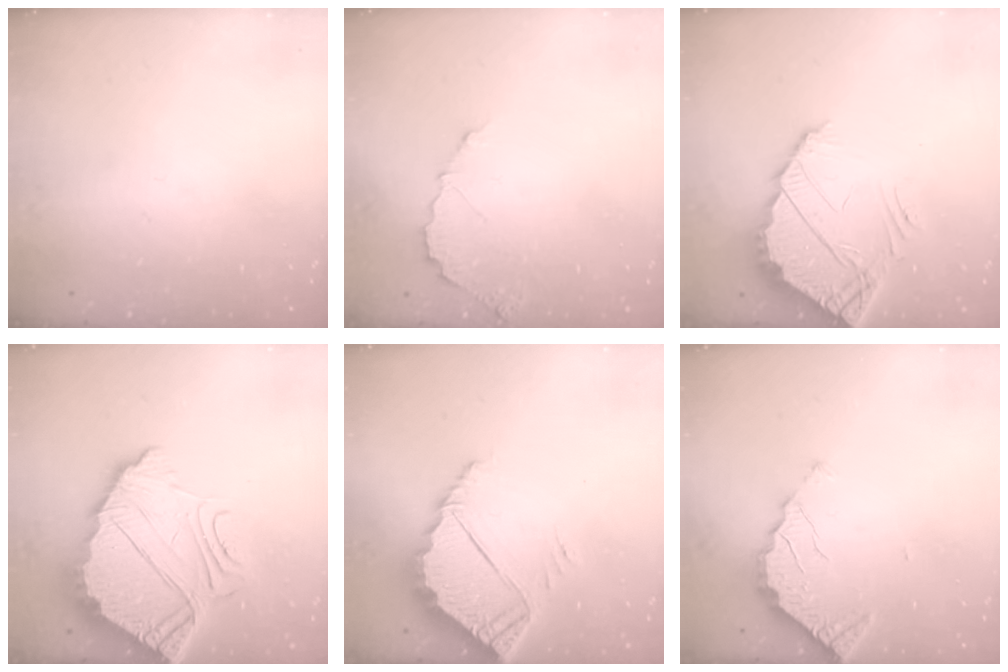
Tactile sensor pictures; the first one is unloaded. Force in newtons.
{"total": 5.0, "press": 5.0, "slide": 0.3}
{"total": 4.2, "press": 4.2, "slide": 0.6}
{"total": 9.6, "press": 9.6, "slide": 0.5}
{"total": 5.8, "press": 5.8, "slide": 0.2}
{"total": 3.3, "press": 3.3, "slide": 0.2}